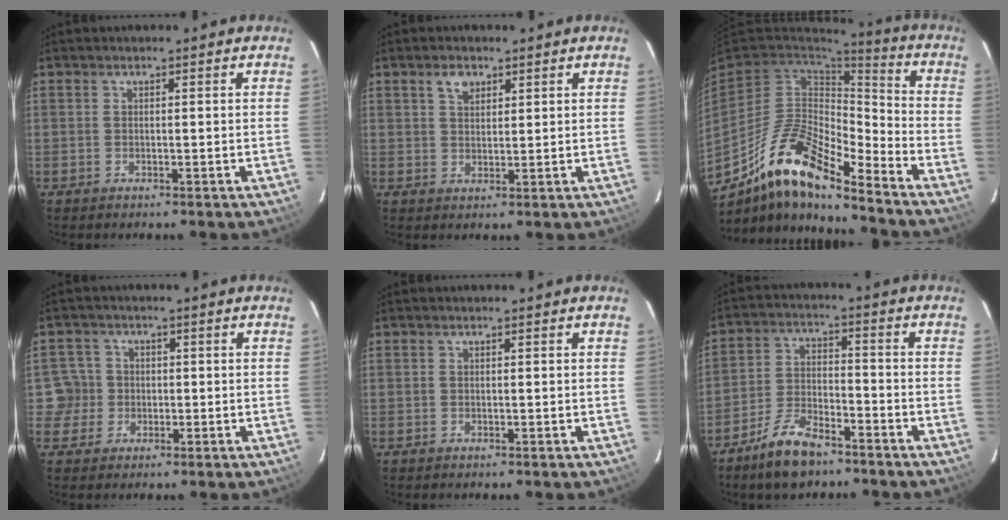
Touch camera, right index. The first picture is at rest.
{"total": 3.0, "force": [1.9, 1.5, 1.7], "torque": [-0.027, 0.007, 0.035]}
{"total": 16.6, "force": [-11.7, 4.2, 11.0], "torque": [-0.208, -0.013, -0.227]}
{"total": 3.8, "force": [-0.5, 3.8, 0.0], "torque": [0.011, 0.015, -0.009]}
{"total": 0.0}
{"total": 9.4, "force": [-7.2, 3.2, 5.1], "torque": [-0.117, 0.000, -0.135]}